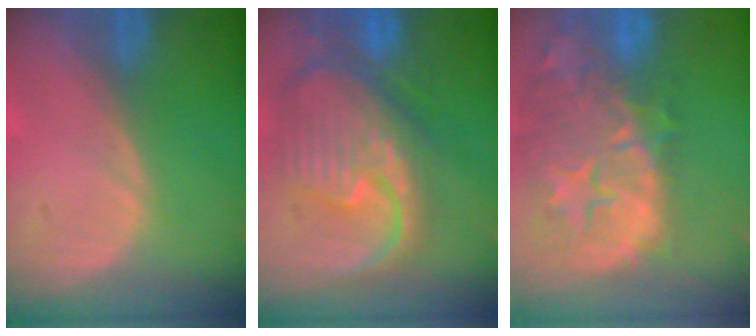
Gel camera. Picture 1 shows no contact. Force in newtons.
{"total": 12.4, "press": 10.7, "slide": 6.3}
{"total": 15.0, "press": 11.9, "slide": 9.0}